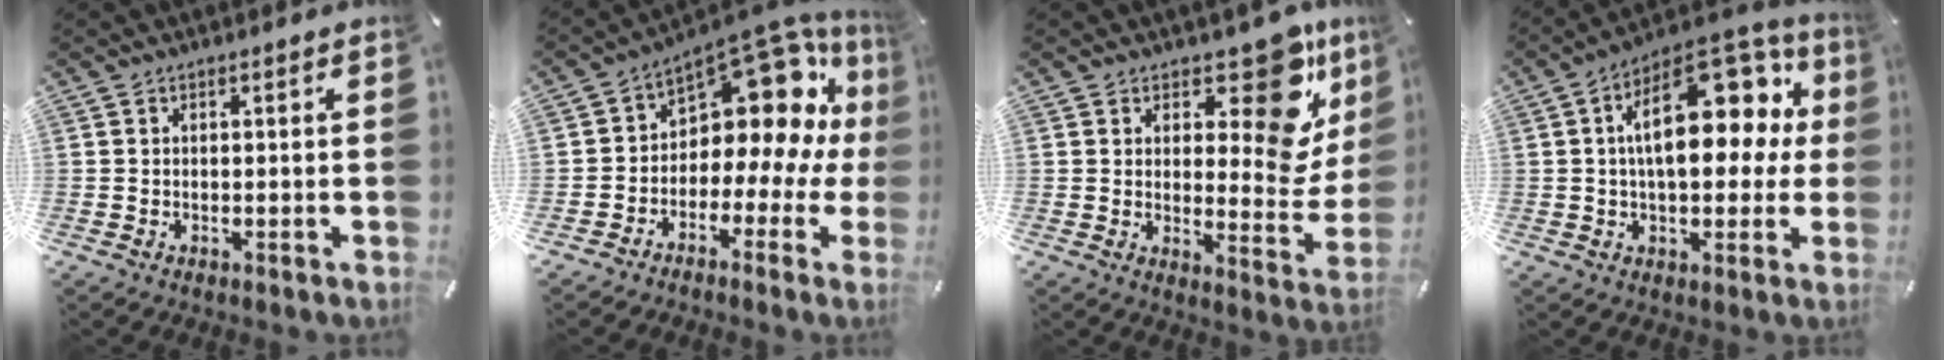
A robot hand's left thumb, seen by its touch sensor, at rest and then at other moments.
{"total": 14.9, "force": [7.4, 8.9, 9.4], "torque": [-0.124, -0.076, 0.121]}
{"total": 15.1, "force": [8.9, 6.2, 10.4], "torque": [-0.128, -0.088, 0.147]}
{"total": 20.7, "force": [5.9, 11.1, 16.5], "torque": [-0.245, -0.029, 0.097]}